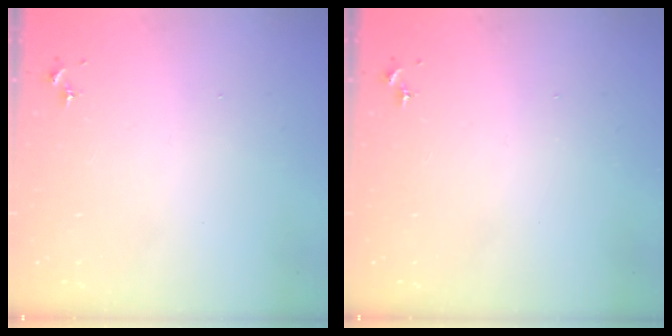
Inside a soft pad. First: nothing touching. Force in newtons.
{"total": 0.0}